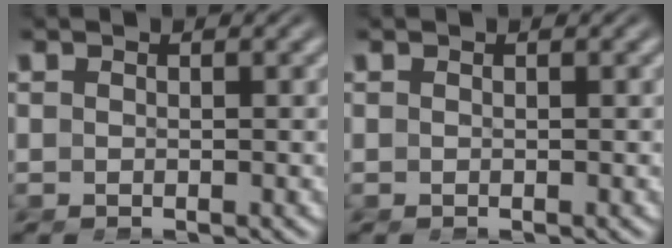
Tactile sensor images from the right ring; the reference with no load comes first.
{"total": 0.0}